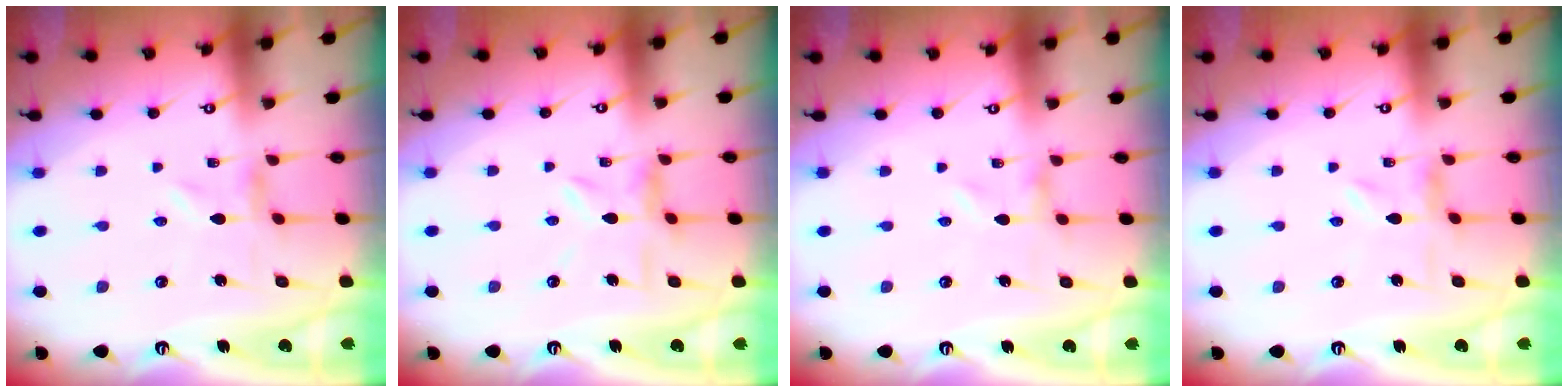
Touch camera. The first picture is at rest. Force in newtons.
{"total": 5.3, "press": 5.2, "slide": 0.4}
{"total": 0.0}
{"total": 1.2, "press": 1.2, "slide": 0.3}